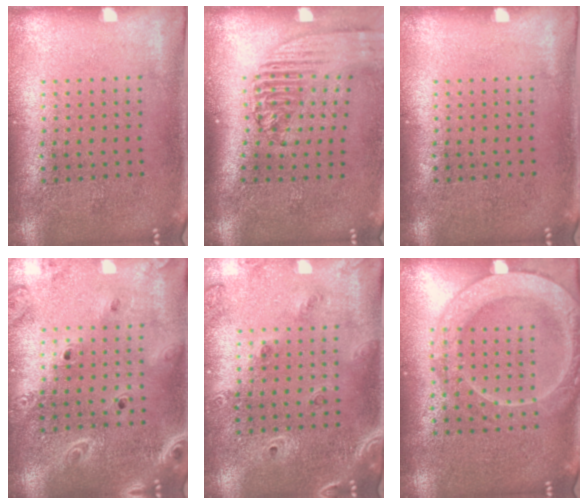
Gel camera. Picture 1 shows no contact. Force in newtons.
{"total": 2.3, "press": 1.7, "slide": 1.5}
{"total": 0.0}
{"total": 2.3, "press": 2.1, "slide": 0.9}
{"total": 1.6, "press": 1.5, "slide": 0.7}
{"total": 2.0, "press": 2.0, "slide": 0.3}